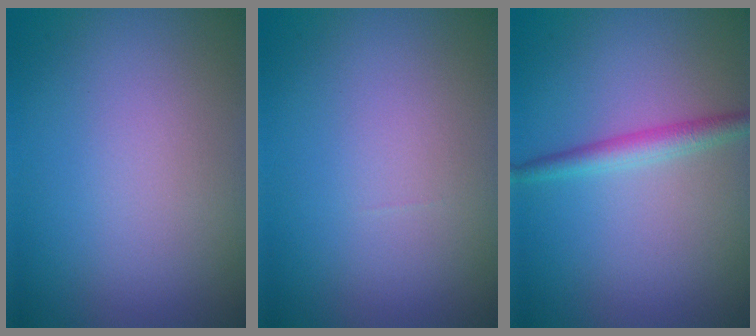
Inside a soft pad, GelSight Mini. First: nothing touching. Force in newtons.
{"total": 0.0}
{"total": 2.2, "press": 2.2, "slide": 0.1}